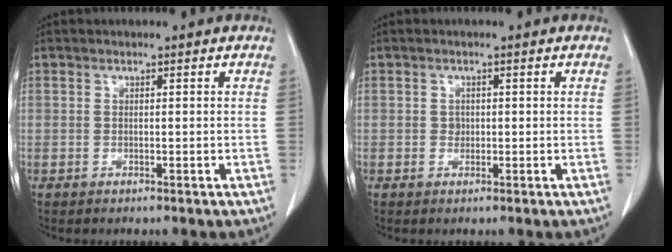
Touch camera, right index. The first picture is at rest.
{"total": 1.0, "force": [0.1, 0.9, 0.4], "torque": [-0.002, 0.005, 0.005]}